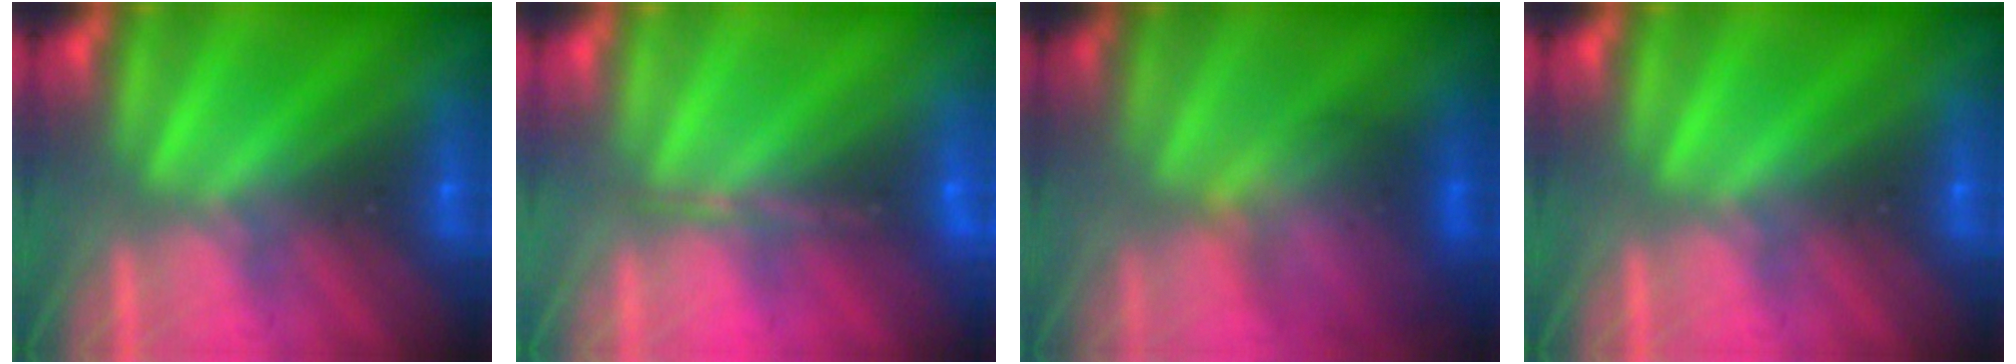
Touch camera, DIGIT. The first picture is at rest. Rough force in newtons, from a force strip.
{"total": 1.7}
{"total": 3.8}
{"total": 0.0}